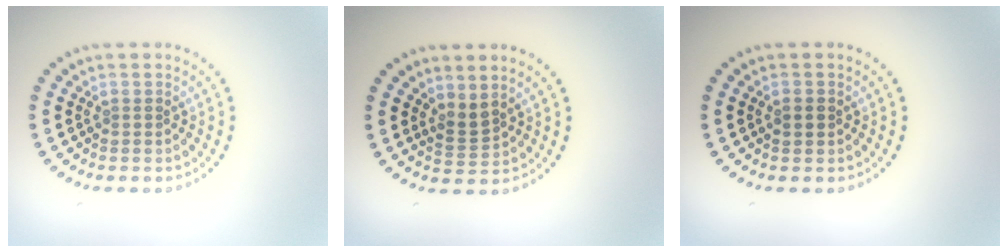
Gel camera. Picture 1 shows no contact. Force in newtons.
{"total": 1.8, "press": 1.3, "slide": 1.3}
{"total": 1.5, "press": 1.5, "slide": 0.1}